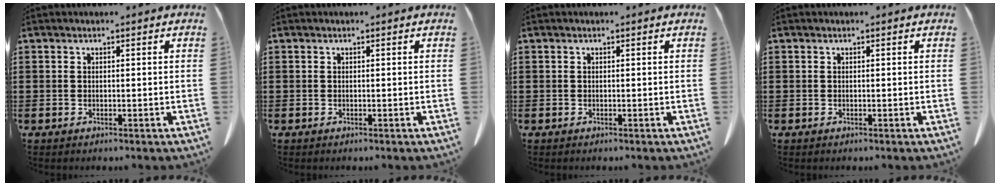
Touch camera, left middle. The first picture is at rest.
{"total": 0.0}
{"total": 0.0}
{"total": 0.0}